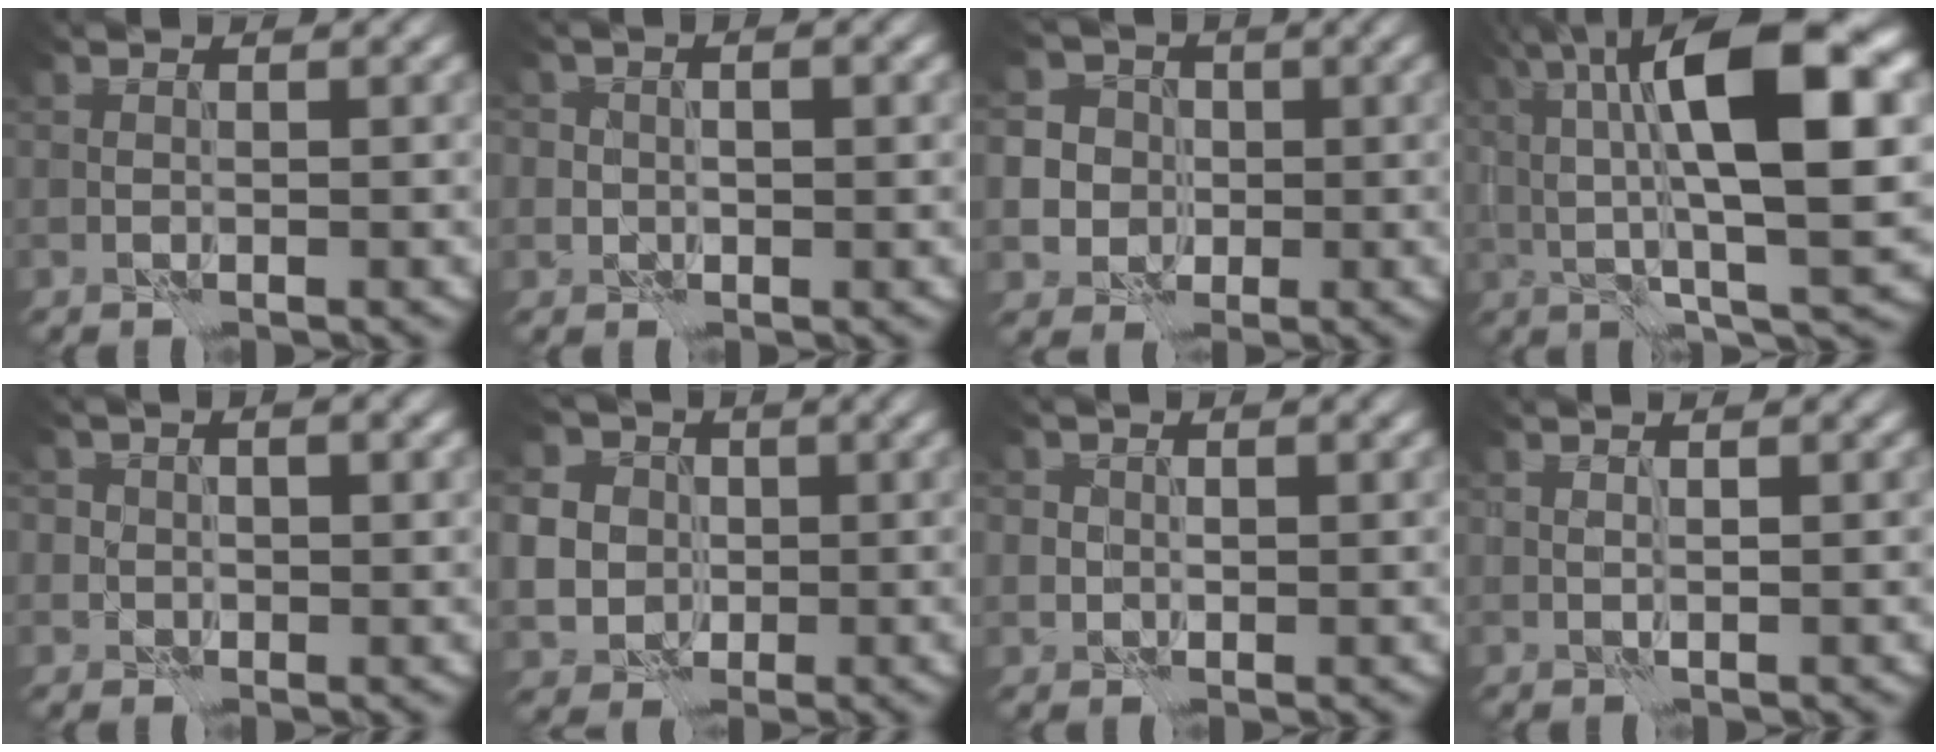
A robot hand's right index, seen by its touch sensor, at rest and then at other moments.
{"total": 2.1, "force": [0.2, 1.7, 1.1], "torque": [-0.002, 0.006, -0.009]}
{"total": 7.1, "force": [-0.5, 6.8, 1.9], "torque": [-0.036, 0.021, -0.042]}
{"total": 13.2, "force": [3.8, 3.3, 12.2], "torque": [-0.191, 0.011, 0.060]}
{"total": 2.3, "force": [0.5, 2.0, 0.9], "torque": [0.001, 0.006, -0.008]}
{"total": 8.9, "force": [0.2, 8.5, 2.7], "torque": [-0.083, 0.006, -0.021]}
{"total": 1.6, "force": [0.5, 1.5, 0.4], "torque": [0.003, 0.003, -0.001]}
{"total": 0.6, "force": [0.6, -0.2, 0.2], "torque": [-0.009, 0.001, 0.010]}